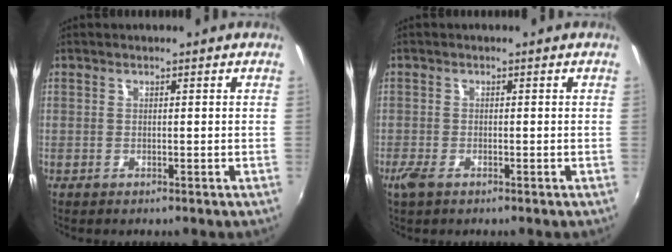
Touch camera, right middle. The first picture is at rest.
{"total": 2.6, "force": [-1.7, 1.1, 1.6], "torque": [-0.037, -0.008, -0.033]}